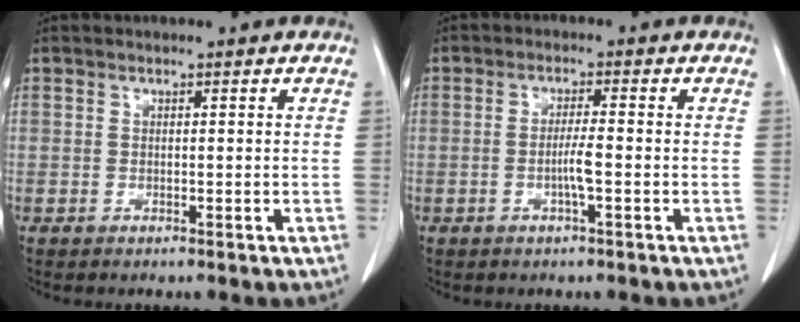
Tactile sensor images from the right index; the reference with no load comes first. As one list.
[{"total": 3.2, "force": [-0.9, -0.1, 3.1], "torque": [-0.060, -0.002, -0.018]}]